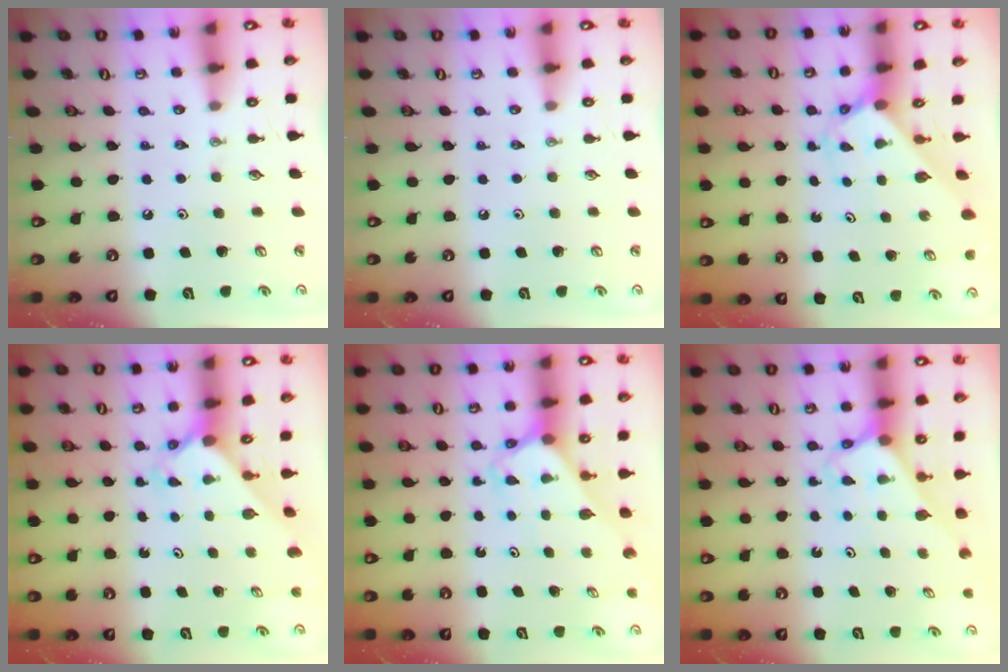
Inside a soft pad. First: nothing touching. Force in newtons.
{"total": 0.0}
{"total": 2.4, "press": 2.4, "slide": 0.2}
{"total": 2.3, "press": 2.3, "slide": 0.2}
{"total": 2.6, "press": 2.6, "slide": 0.2}
{"total": 2.6, "press": 2.6, "slide": 0.1}